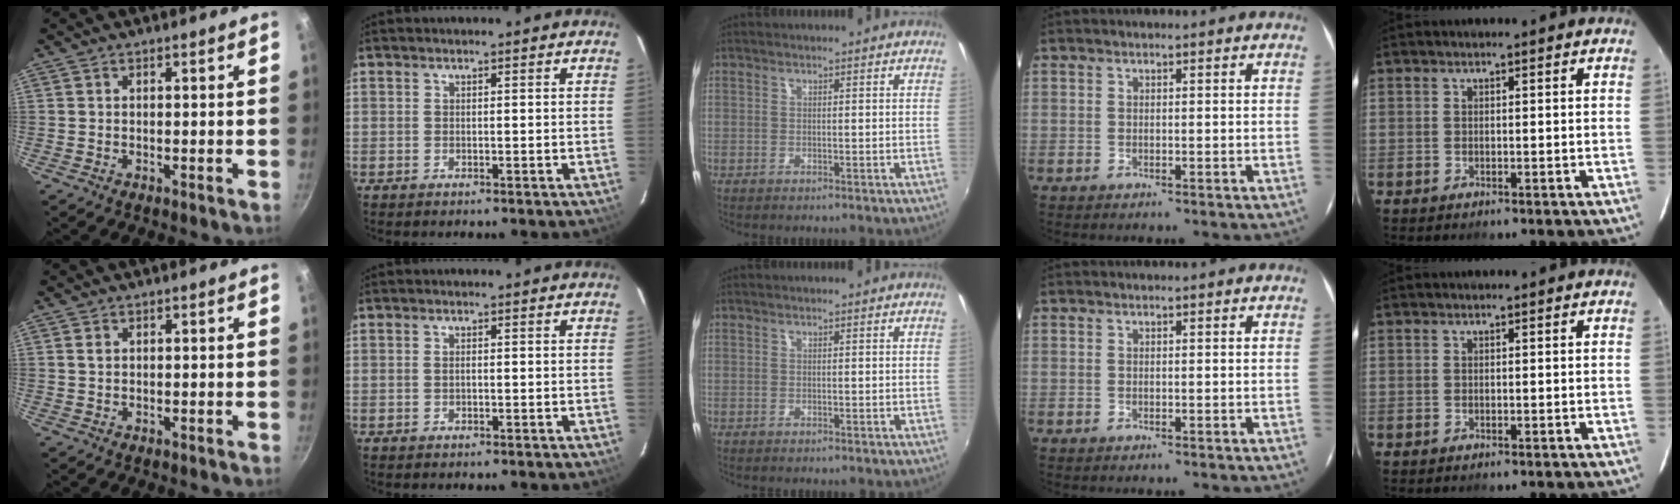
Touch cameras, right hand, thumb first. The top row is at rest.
{"thumb": {"total": 1.1, "force": [0.4, 0.8, 0.7], "torque": [-0.012, 0.001, 0.008]}, "index": {"total": 0.7, "force": [-0.1, 0.3, 0.6], "torque": [-0.013, 0.002, -0.003]}}